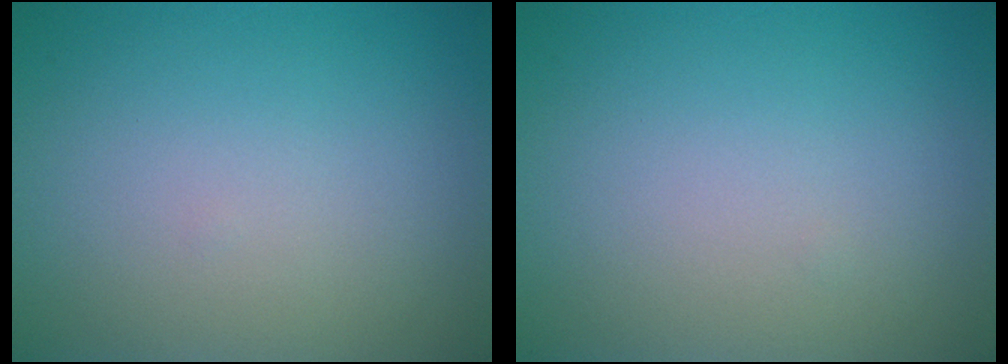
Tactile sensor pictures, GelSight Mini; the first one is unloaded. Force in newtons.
{"total": 0.0}